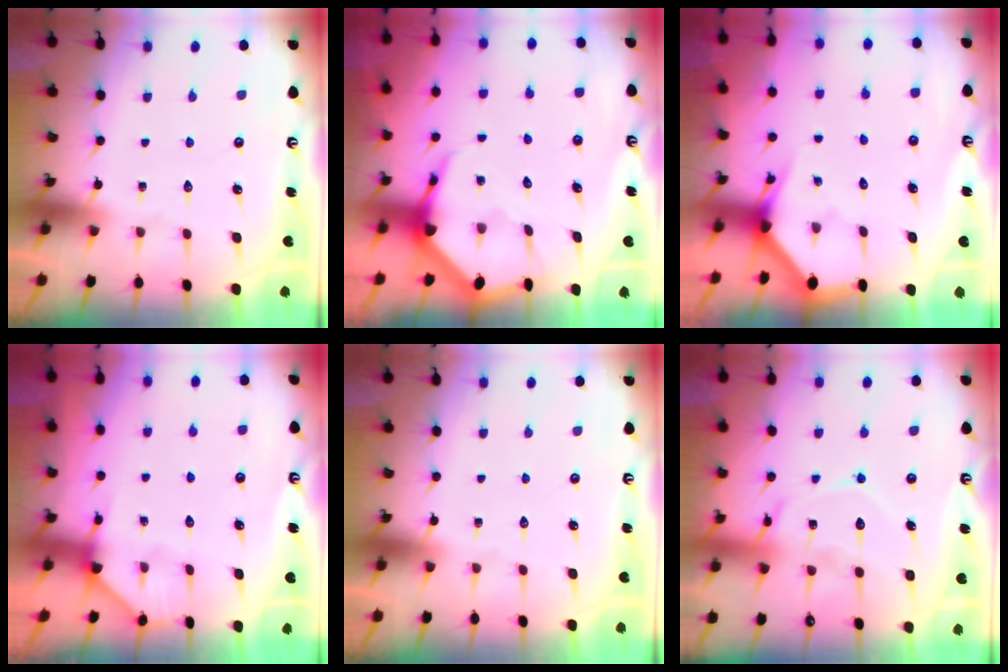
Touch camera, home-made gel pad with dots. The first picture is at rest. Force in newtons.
{"total": 5.4, "press": 5.4, "slide": 0.7}
{"total": 3.0, "press": 3.0, "slide": 0.1}
{"total": 3.7, "press": 3.7, "slide": 0.1}
{"total": 0.0}
{"total": 14.0, "press": 14.0, "slide": 1.2}